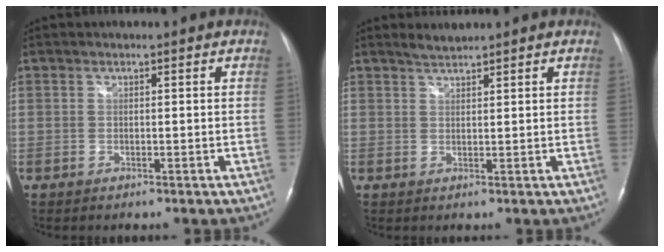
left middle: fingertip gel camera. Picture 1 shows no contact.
{"total": 1.8, "force": [1.8, -0.2, 0.2], "torque": [-0.007, 0.002, 0.037]}